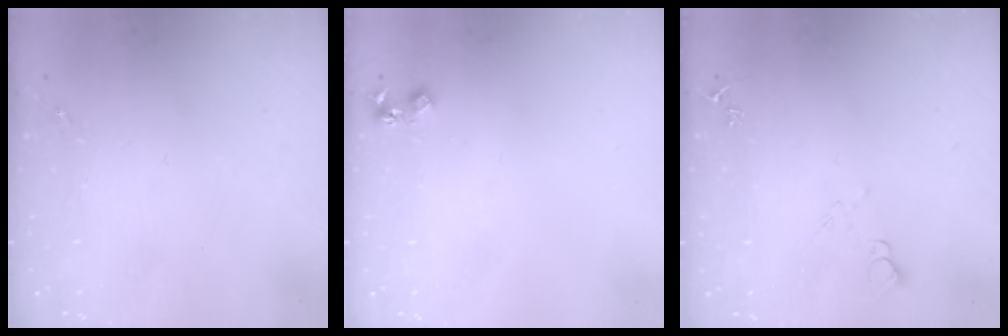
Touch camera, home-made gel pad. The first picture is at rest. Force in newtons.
{"total": 4.8, "press": 4.7, "slide": 0.7}
{"total": 6.7, "press": 6.7, "slide": 0.8}